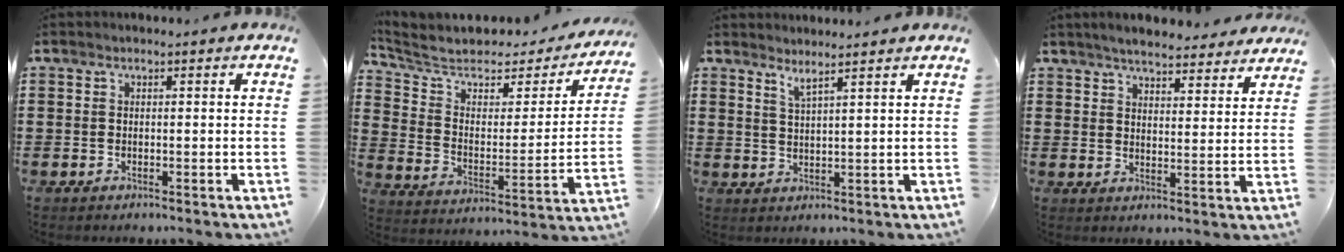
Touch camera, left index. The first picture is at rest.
{"total": 5.6, "force": [4.3, 2.3, 2.8], "torque": [-0.073, -0.034, 0.066]}
{"total": 3.1, "force": [2.8, -0.4, 1.2], "torque": [-0.030, -0.008, 0.051]}
{"total": 4.4, "force": [4.3, 0.2, 0.9], "torque": [-0.035, -0.021, 0.075]}